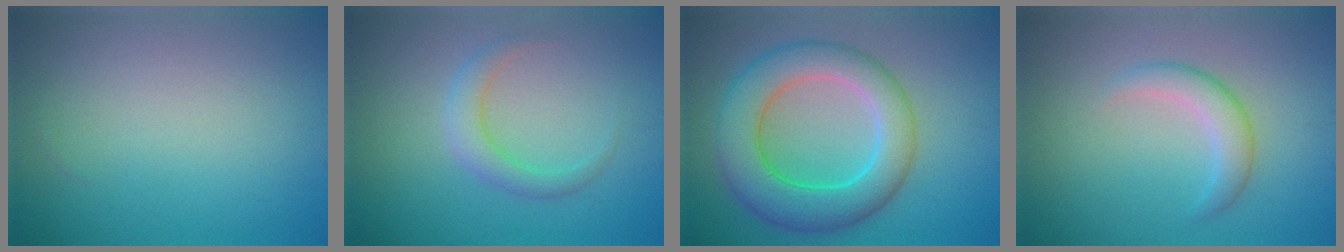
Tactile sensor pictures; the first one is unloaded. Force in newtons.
{"total": 2.4, "press": 2.4, "slide": 0.0}
{"total": 8.1, "press": 8.1, "slide": 0.1}
{"total": 2.5, "press": 2.5, "slide": 0.1}